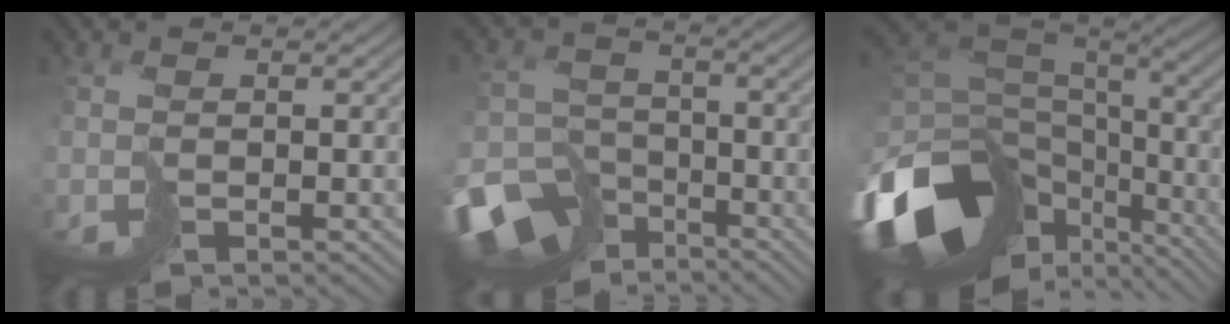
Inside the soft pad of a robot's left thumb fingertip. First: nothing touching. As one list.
[{"total": 12.0, "force": [-8.5, 7.5, 3.9], "torque": [-0.106, -0.044, -0.130]}, {"total": 18.2, "force": [-8.5, 11.4, 11.3], "torque": [-0.280, -0.053, -0.111]}]